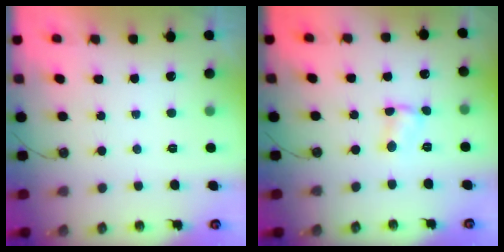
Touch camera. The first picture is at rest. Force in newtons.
{"total": 2.1, "press": 2.1, "slide": 0.3}